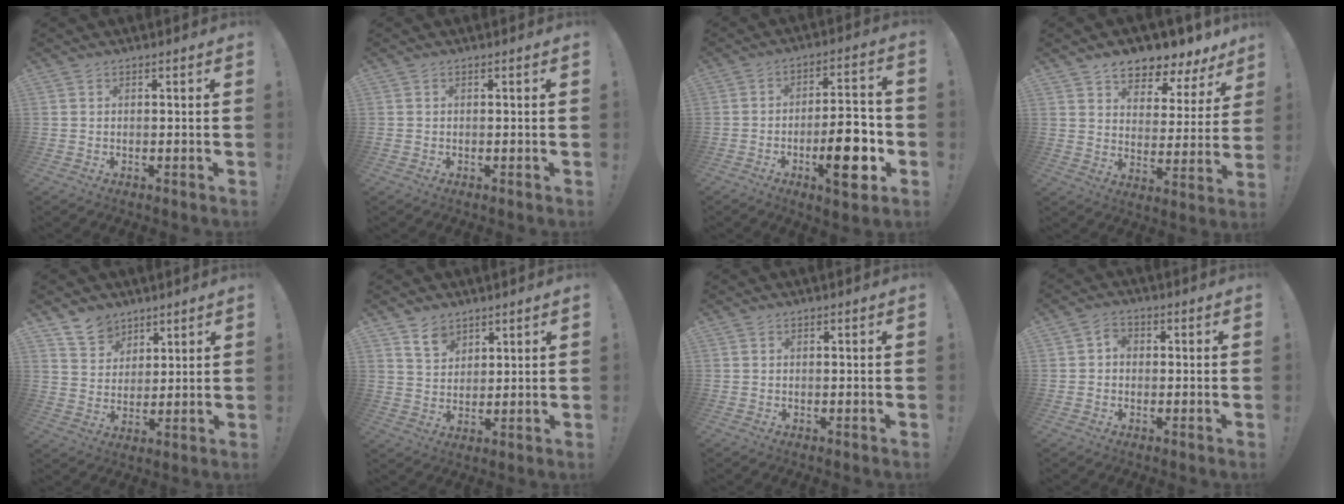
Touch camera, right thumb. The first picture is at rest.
{"total": 0.0}
{"total": 15.2, "force": [-5.2, 4.7, 13.5], "torque": [-0.186, 0.010, -0.081]}
{"total": 7.3, "force": [6.4, 3.0, 1.9], "torque": [-0.026, -0.066, 0.115]}
{"total": 8.4, "force": [6.2, 5.4, 1.3], "torque": [-0.024, -0.042, 0.121]}
{"total": 6.6, "force": [4.7, 4.0, 2.1], "torque": [-0.031, -0.025, 0.089]}
{"total": 0.0}
{"total": 3.1, "force": [-0.6, 2.4, 1.8], "torque": [-0.032, 0.011, -0.011]}